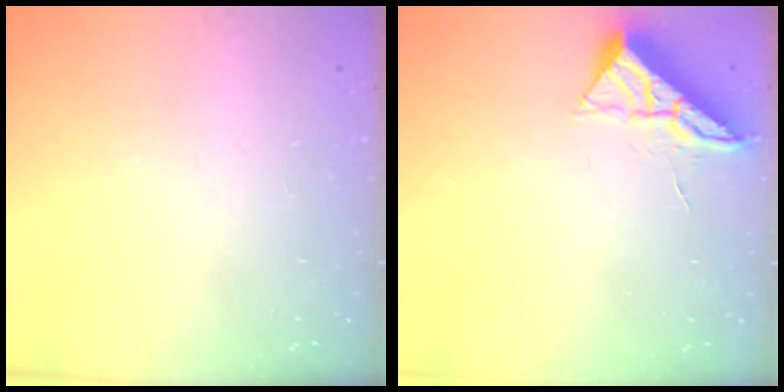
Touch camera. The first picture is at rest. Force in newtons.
{"total": 6.5, "press": 6.5, "slide": 0.1}